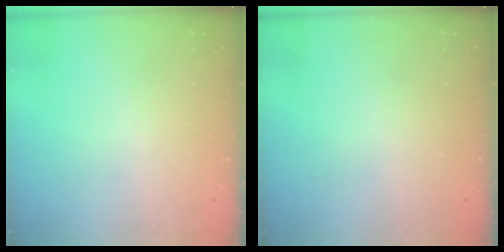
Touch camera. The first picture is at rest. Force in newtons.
{"total": 0.0}